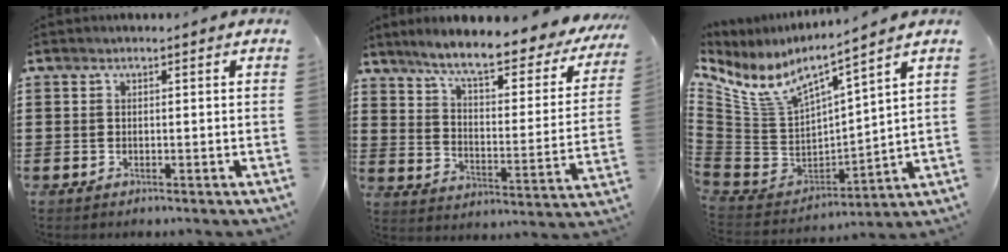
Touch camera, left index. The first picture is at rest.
{"total": 8.0, "force": [6.5, 0.3, 4.7], "torque": [-0.107, -0.043, 0.102]}
{"total": 6.6, "force": [4.9, 1.6, 4.0], "torque": [-0.104, -0.047, 0.083]}